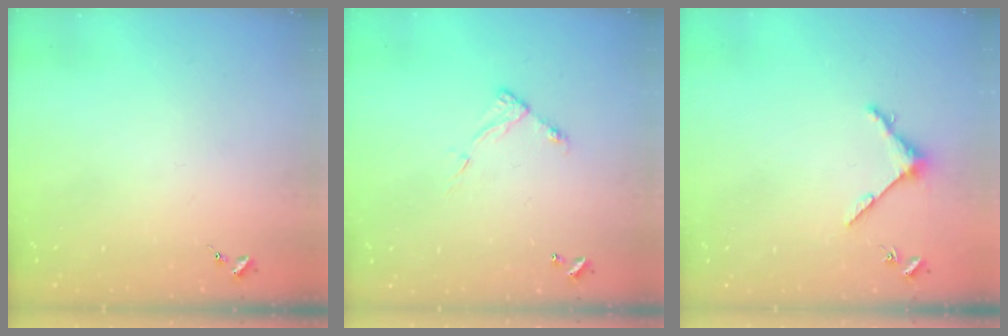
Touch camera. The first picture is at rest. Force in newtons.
{"total": 6.4, "press": 6.4, "slide": 0.6}
{"total": 4.8, "press": 4.8, "slide": 0.6}